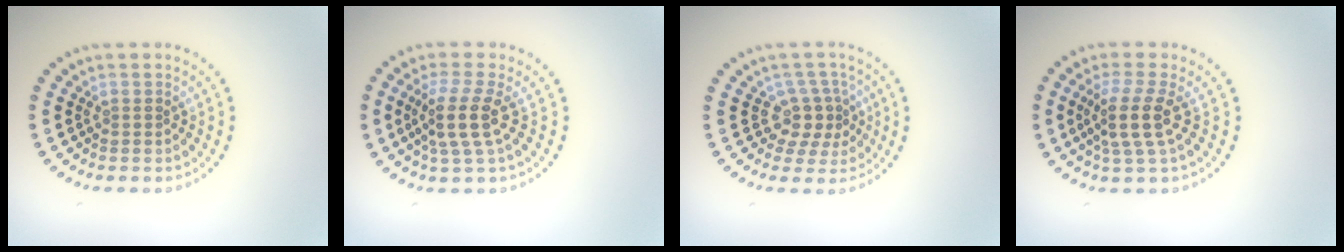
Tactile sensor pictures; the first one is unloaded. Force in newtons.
{"total": 3.6, "press": 2.8, "slide": 2.2}
{"total": 3.0, "press": 2.3, "slide": 2.0}
{"total": 3.5, "press": 2.7, "slide": 2.2}